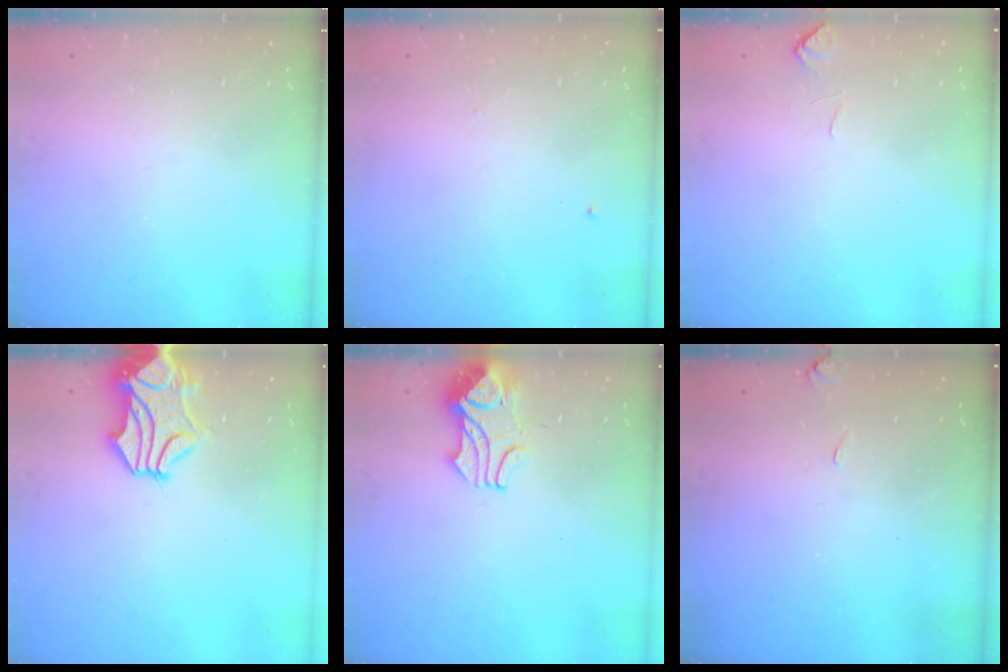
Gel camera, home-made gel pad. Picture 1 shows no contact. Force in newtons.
{"total": 0.0}
{"total": 0.5, "press": 0.1, "slide": 0.5}
{"total": 2.2, "press": 1.8, "slide": 1.3}
{"total": 2.1, "press": 1.9, "slide": 0.9}
{"total": 4.0, "press": 3.9, "slide": 0.5}